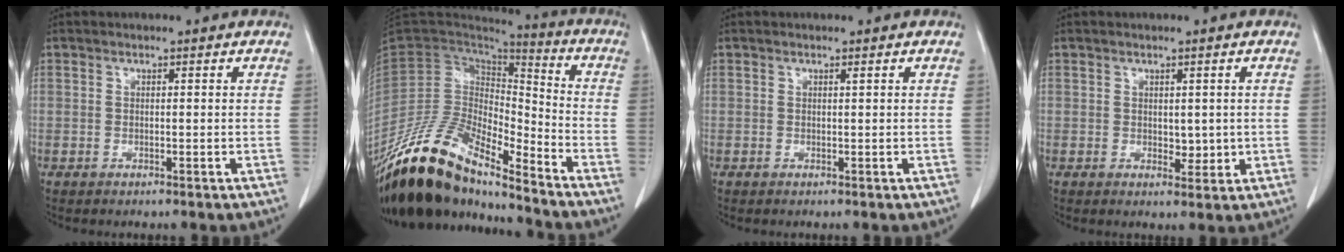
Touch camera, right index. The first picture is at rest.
{"total": 19.0, "force": [-15.8, 5.0, 9.3], "torque": [-0.171, 0.016, -0.294]}
{"total": 0.0}
{"total": 2.1, "force": [0.1, 1.4, 1.6], "torque": [-0.017, -0.003, 0.005]}